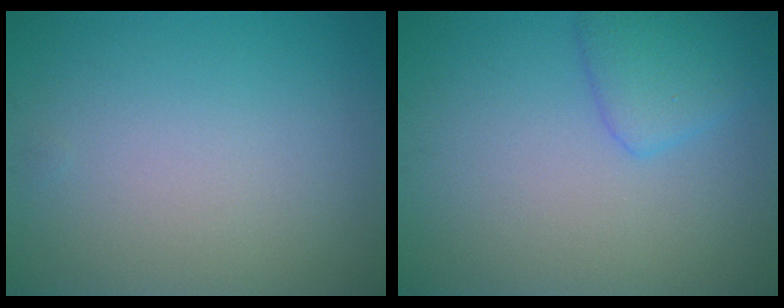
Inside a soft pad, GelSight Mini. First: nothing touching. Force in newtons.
{"total": 2.8, "press": 2.8, "slide": 0.2}